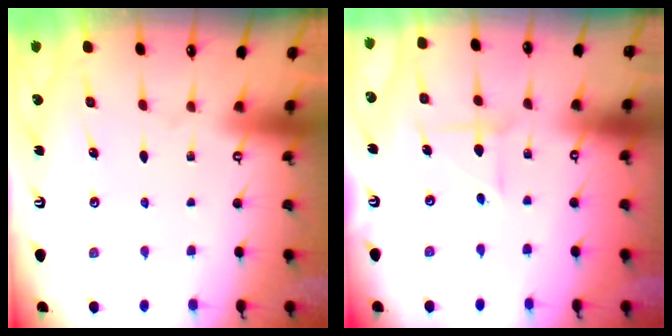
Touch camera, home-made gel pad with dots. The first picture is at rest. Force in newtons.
{"total": 4.1, "press": 4.1, "slide": 0.3}